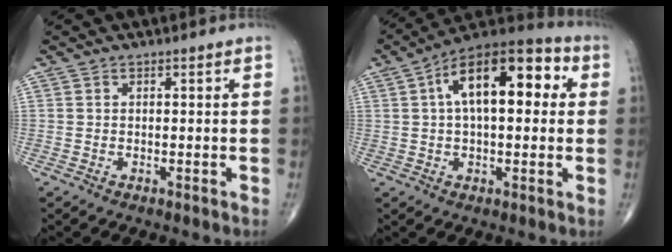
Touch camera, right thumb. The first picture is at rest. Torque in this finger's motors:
{"motor_torque": [1.95, 3.06, 0.86, -0.14, 0.14]}